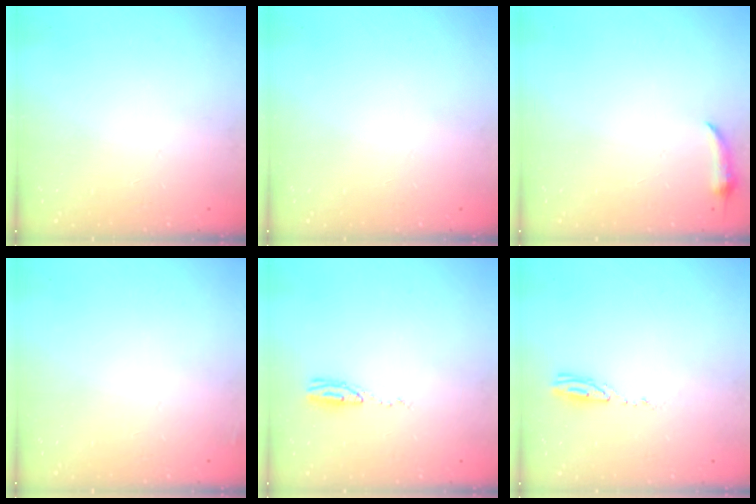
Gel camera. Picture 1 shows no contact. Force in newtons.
{"total": 0.0}
{"total": 3.8, "press": 3.7, "slide": 0.8}
{"total": 2.5, "press": 2.4, "slide": 0.8}
{"total": 4.4, "press": 4.1, "slide": 1.6}
{"total": 3.7, "press": 3.7, "slide": 0.2}